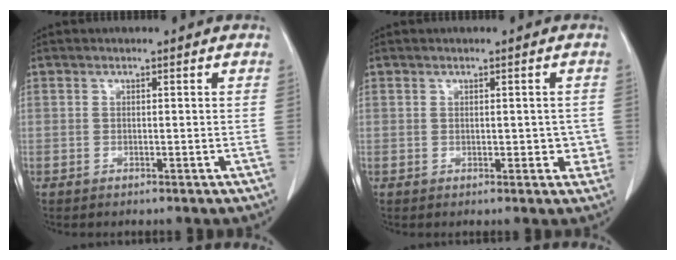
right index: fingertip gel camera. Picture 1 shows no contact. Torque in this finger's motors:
{"motor_torque": [-0.02, 0.26, 0.03, 0.04]}